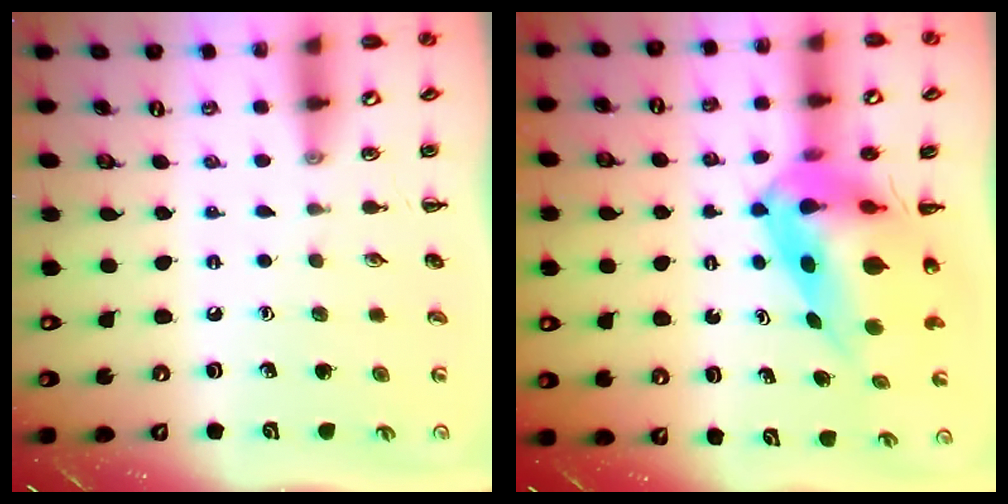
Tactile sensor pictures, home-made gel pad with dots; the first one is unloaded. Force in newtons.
{"total": 11.2, "press": 10.7, "slide": 3.1}